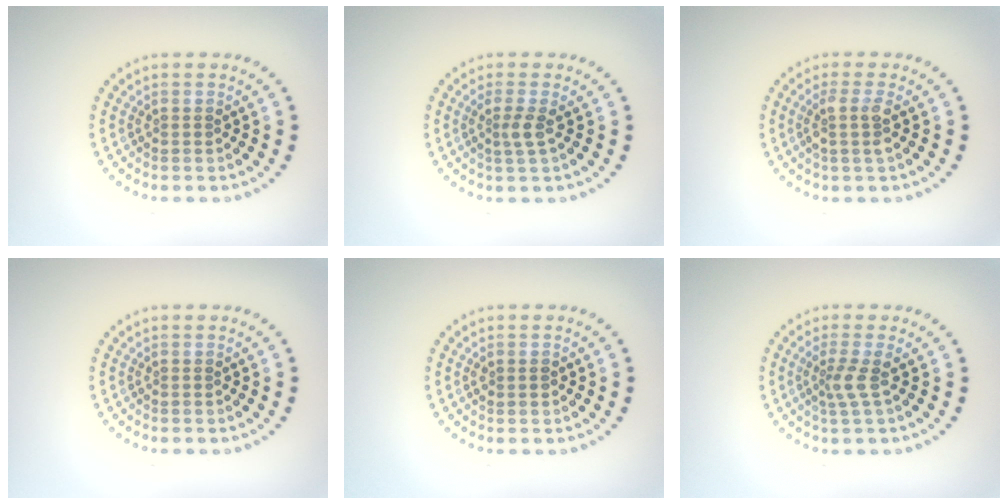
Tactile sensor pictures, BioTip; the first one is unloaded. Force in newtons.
{"total": 1.7, "press": 1.2, "slide": 1.1}
{"total": 2.1, "press": 1.6, "slide": 1.3}
{"total": 0.0}
{"total": 0.8, "press": 0.8, "slide": 0.1}
{"total": 2.0, "press": 1.3, "slide": 1.5}